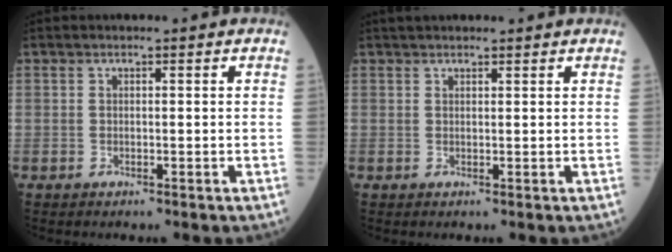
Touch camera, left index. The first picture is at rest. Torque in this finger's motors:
{"motor_torque": [0.72, -0.70, 0.10, 0.06]}